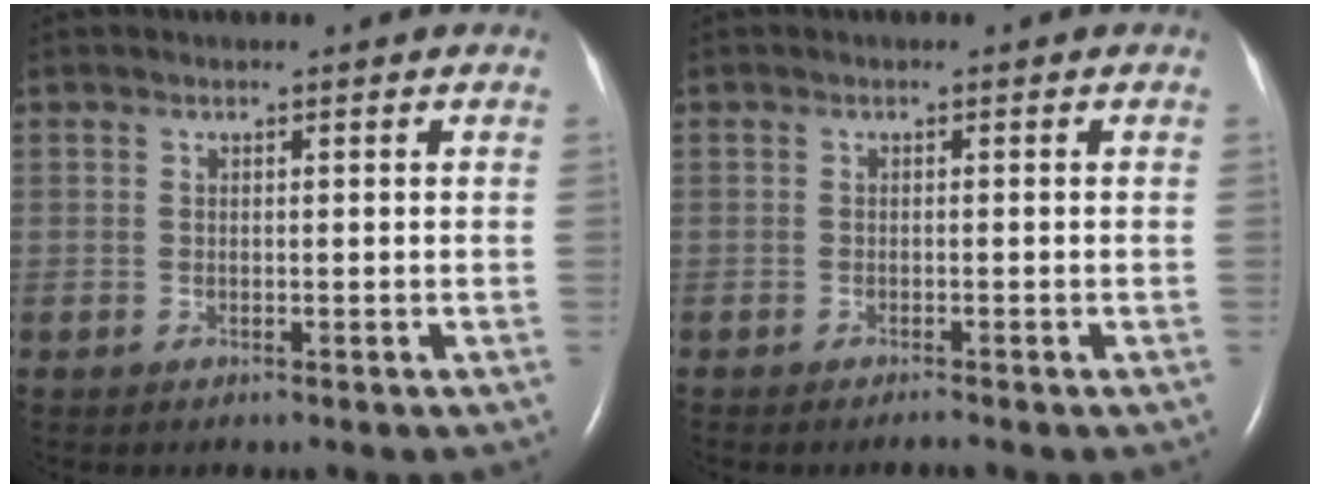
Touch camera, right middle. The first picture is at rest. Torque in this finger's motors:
{"motor_torque": [-0.07, -0.15, 0.05, 0.01]}